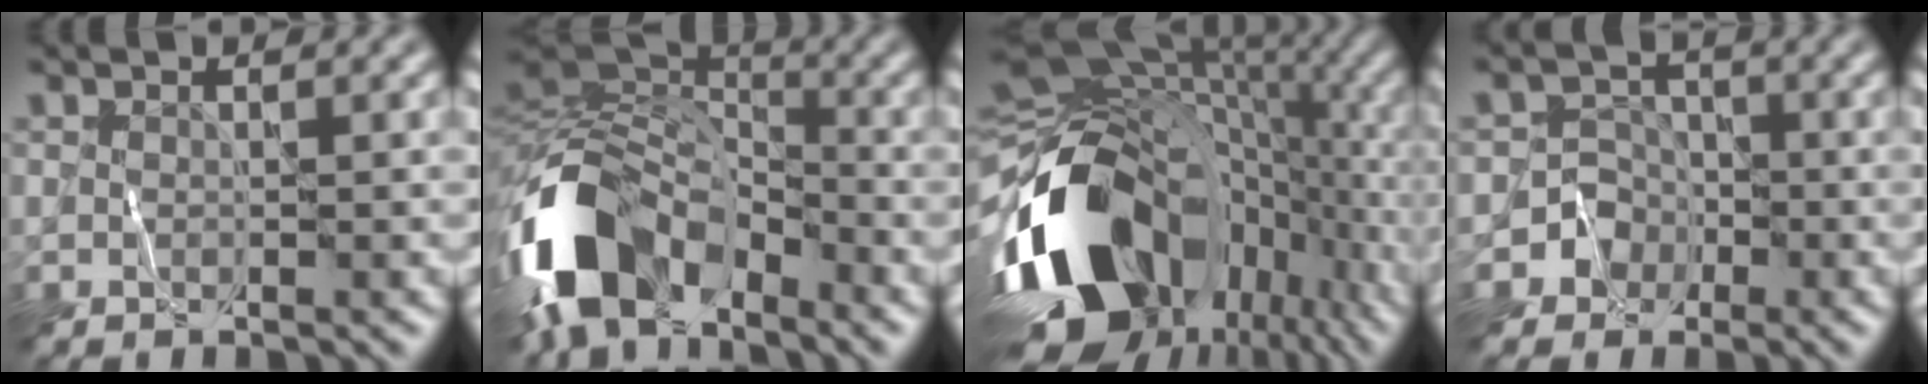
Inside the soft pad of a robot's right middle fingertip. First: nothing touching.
{"total": 12.1, "force": [-6.5, 7.1, 7.4], "torque": [-0.150, -0.003, -0.129]}
{"total": 17.3, "force": [-6.1, 10.7, 12.1], "torque": [-0.250, -0.027, -0.100]}
{"total": 4.5, "force": [-2.2, 3.9, -0.1], "torque": [0.033, 0.003, -0.061]}